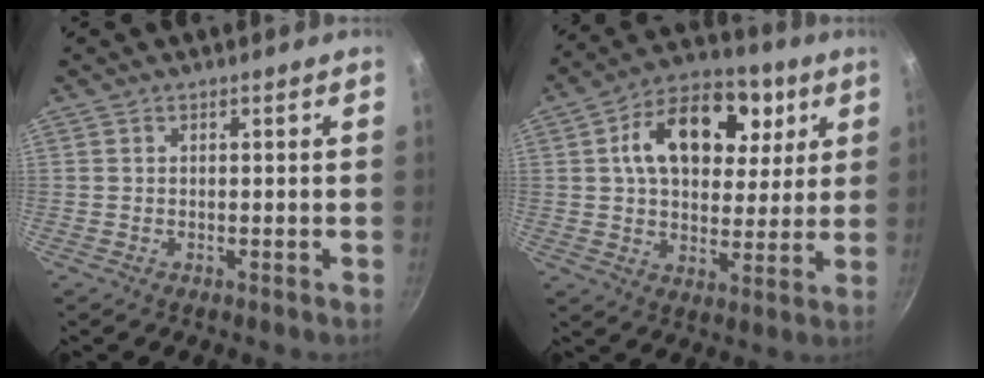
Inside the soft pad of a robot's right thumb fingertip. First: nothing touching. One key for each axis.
{"total": 18.5, "fx": 5.8, "fy": 11.9, "fz": 13.0, "tx": -0.168, "ty": 0.009, "tz": 0.086}